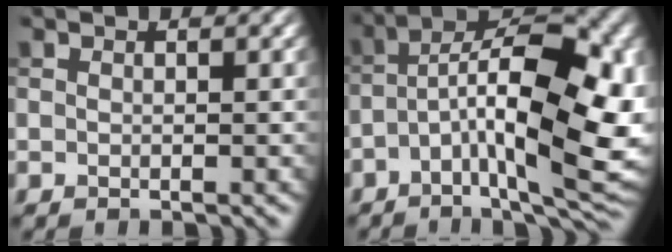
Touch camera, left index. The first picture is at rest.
{"total": 13.8, "force": [-1.9, 5.2, 12.7], "torque": [-0.203, 0.012, -0.030]}